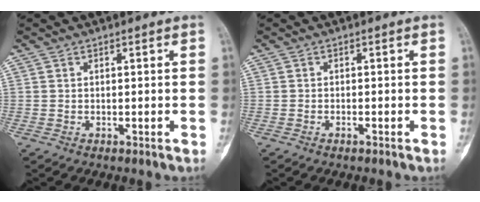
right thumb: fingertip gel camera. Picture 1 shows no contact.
{"total": 0.6, "force": [-0.5, 0.1, 0.4], "torque": [-0.008, 0.005, -0.010]}